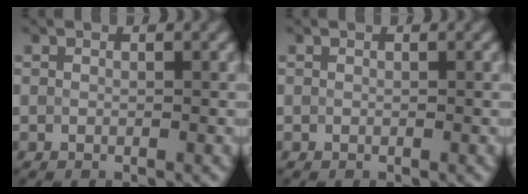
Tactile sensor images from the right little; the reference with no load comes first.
{"total": 0.0}